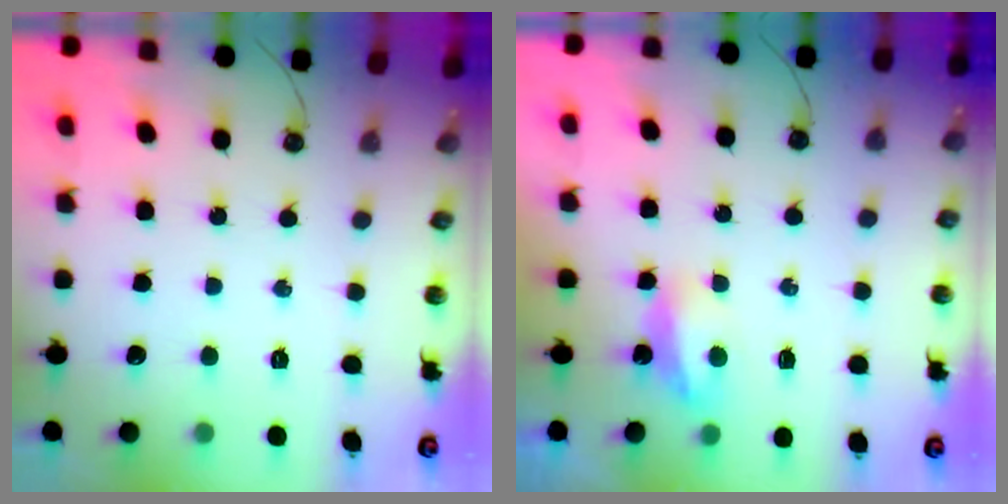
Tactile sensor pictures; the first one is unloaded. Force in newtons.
{"total": 5.0, "press": 4.9, "slide": 0.6}